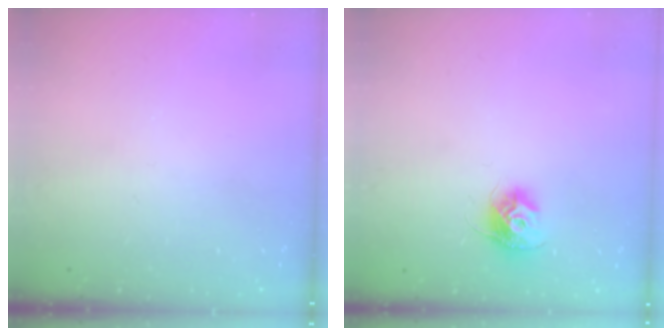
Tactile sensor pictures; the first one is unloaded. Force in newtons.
{"total": 9.5, "press": 9.5, "slide": 0.2}